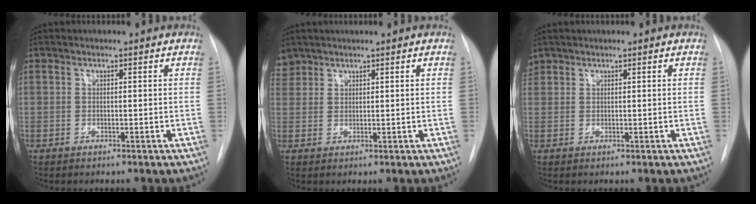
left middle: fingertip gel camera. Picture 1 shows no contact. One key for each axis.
{"total": 2.5, "fx": 2.2, "fy": 1.3, "fz": -0.2, "tx": 0.006, "ty": 0.011, "tz": 0.043}
{"total": 1.4, "fx": 1.2, "fy": 0.8, "fz": 0.0, "tx": -0.004, "ty": 0.015, "tz": 0.024}